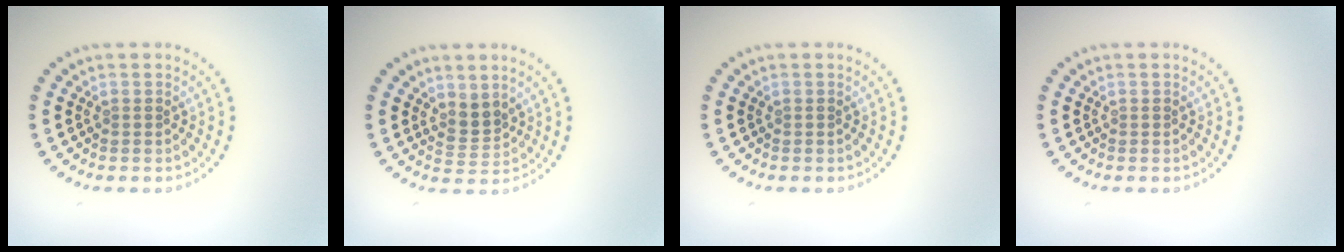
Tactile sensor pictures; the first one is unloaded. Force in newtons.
{"total": 2.1, "press": 1.6, "slide": 1.4}
{"total": 0.0}
{"total": 0.0}